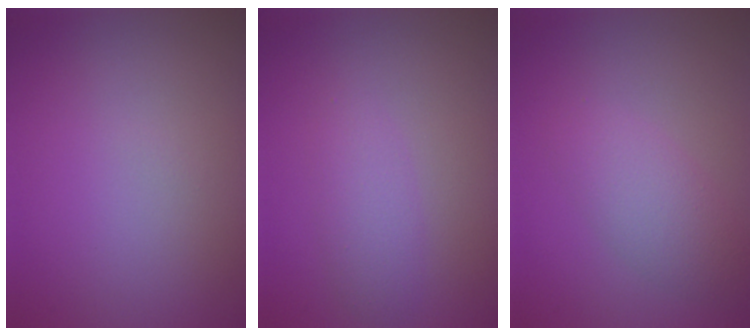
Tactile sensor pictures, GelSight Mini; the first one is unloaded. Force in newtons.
{"total": 2.0, "press": 2.0, "slide": 0.1}
{"total": 2.8, "press": 2.8, "slide": 0.2}